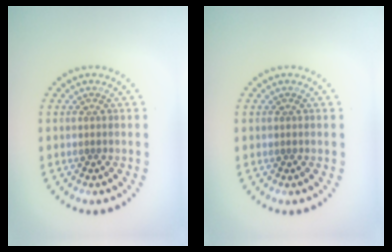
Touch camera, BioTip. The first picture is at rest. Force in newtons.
{"total": 0.0}